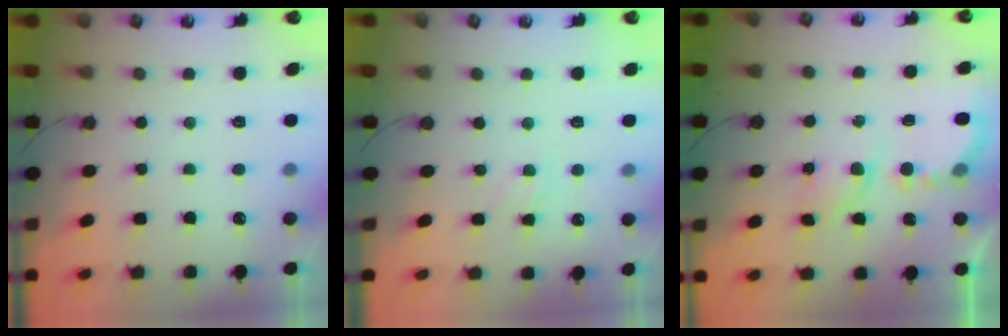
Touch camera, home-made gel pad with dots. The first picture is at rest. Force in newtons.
{"total": 1.7, "press": 1.7, "slide": 0.3}
{"total": 6.4, "press": 6.3, "slide": 0.6}